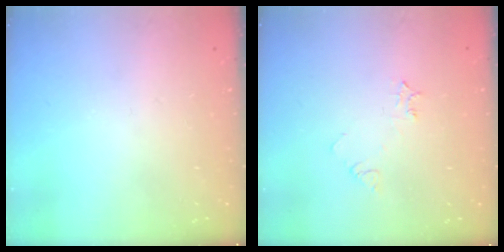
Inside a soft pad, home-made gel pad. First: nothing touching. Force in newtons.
{"total": 4.5, "press": 4.5, "slide": 0.6}